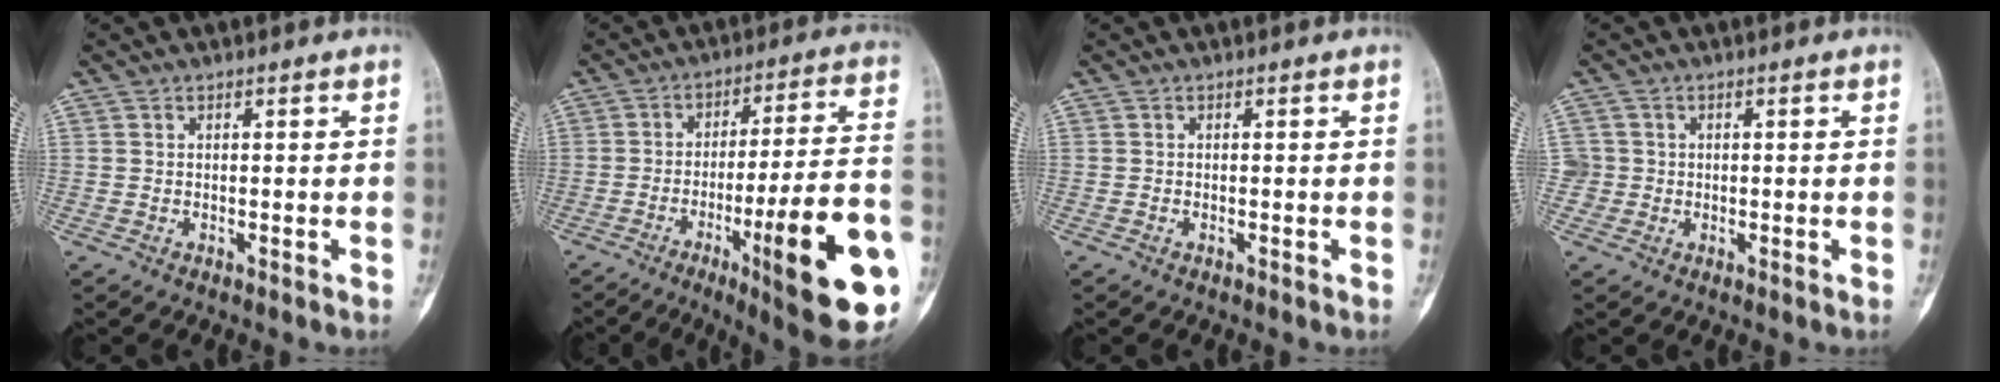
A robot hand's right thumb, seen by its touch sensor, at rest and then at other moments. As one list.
[{"total": 23.7, "force": [-8.3, 3.7, 21.9], "torque": [-0.264, 0.018, -0.113]}, {"total": 0.0}, {"total": 2.6, "force": [0.0, 2.6, 0.0], "torque": [0.020, 0.007, 0.000]}]